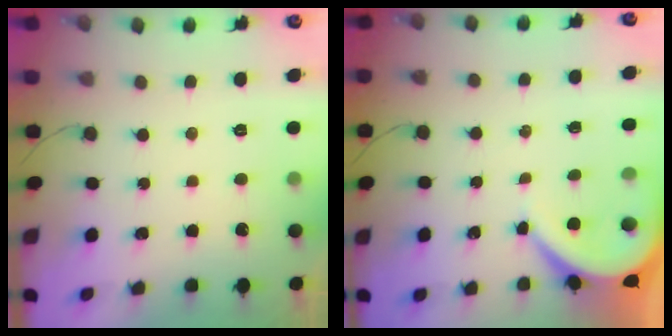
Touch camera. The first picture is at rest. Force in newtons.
{"total": 5.1, "press": 5.0, "slide": 0.6}